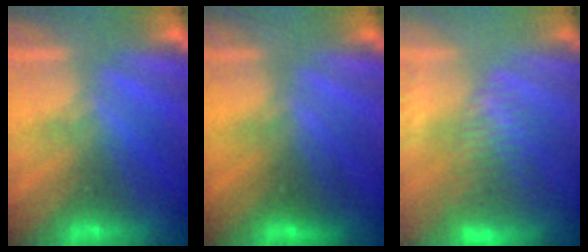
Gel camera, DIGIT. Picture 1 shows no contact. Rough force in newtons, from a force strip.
{"total": 2.7}
{"total": 4.7}